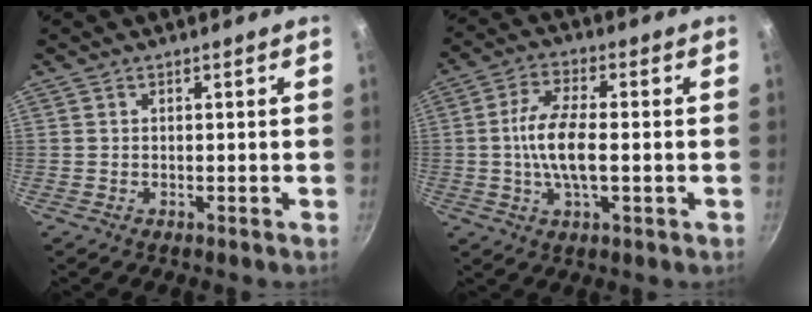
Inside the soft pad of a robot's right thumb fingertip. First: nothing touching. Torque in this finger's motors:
{"motor_torque": [2.62, 2.31, 2.10, -0.66, 0.72]}